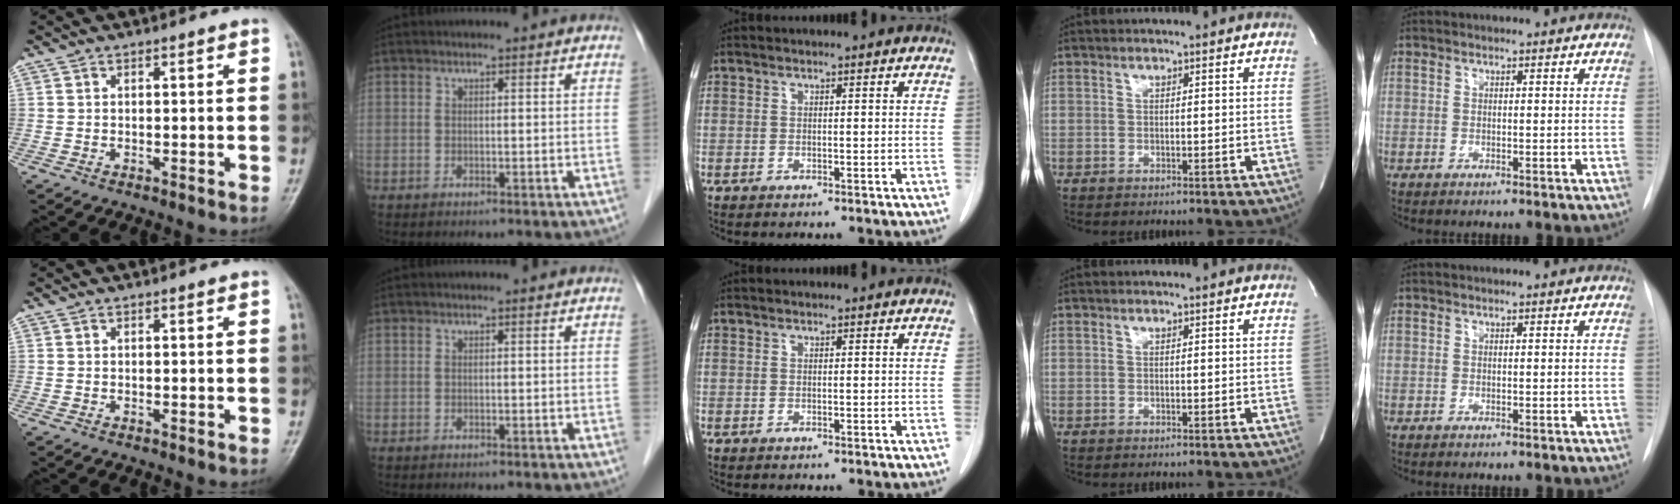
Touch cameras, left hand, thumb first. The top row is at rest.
{}